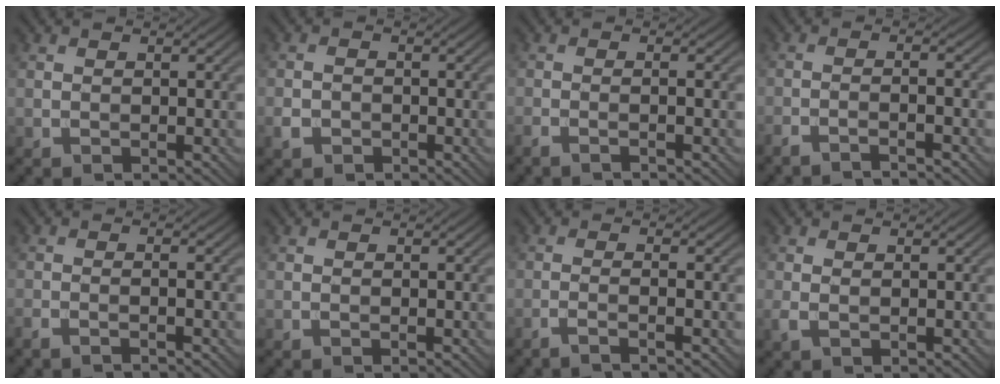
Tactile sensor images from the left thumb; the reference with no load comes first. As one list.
[{"total": 2.2, "force": [-1.2, 1.6, 0.9], "torque": [-0.019, -0.002, -0.027]}, {"total": 1.8, "force": [-1.0, 0.0, 1.5], "torque": [-0.022, 0.006, -0.028]}, {"total": 3.3, "force": [-2.5, 0.2, 2.2], "torque": [-0.028, 0.005, -0.060]}, {"total": 1.8, "force": [-1.2, 0.0, 1.3], "torque": [-0.021, 0.003, -0.031]}, {"total": 0.0}, {"total": 2.1, "force": [-1.1, 0.2, 1.8], "torque": [-0.020, 0.007, -0.039]}, {"total": 1.3, "force": [0.0, 0.6, 1.2], "torque": [-0.032, 0.000, 0.001]}]